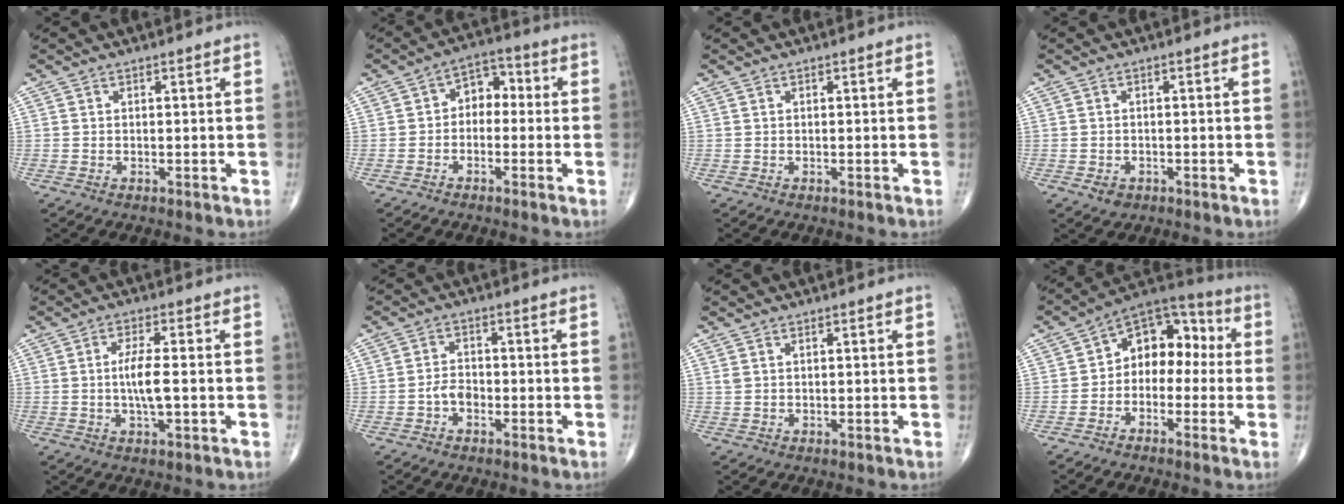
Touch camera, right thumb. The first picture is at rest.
{"total": 5.8, "force": [-0.5, 4.2, 4.0], "torque": [-0.030, 0.030, -0.025]}
{"total": 0.0}
{"total": 2.2, "force": [-0.9, 1.7, 1.0], "torque": [-0.009, 0.003, -0.009]}
{"total": 5.8, "force": [-0.3, 1.5, 5.6], "torque": [-0.113, -0.001, -0.009]}
{"total": 3.1, "force": [-1.3, 2.1, 1.9], "torque": [-0.023, 0.013, -0.029]}
{"total": 1.0, "force": [0.5, 0.6, 0.7], "torque": [-0.015, 0.007, 0.015]}
{"total": 11.3, "force": [-0.2, 7.9, 8.1], "torque": [-0.075, 0.047, -0.026]}